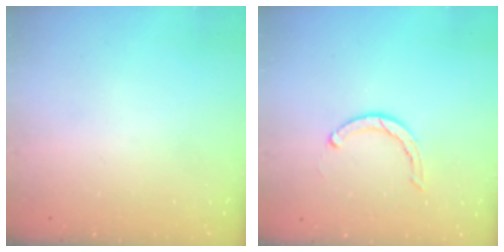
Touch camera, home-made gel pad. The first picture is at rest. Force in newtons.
{"total": 3.5, "press": 3.5, "slide": 0.2}